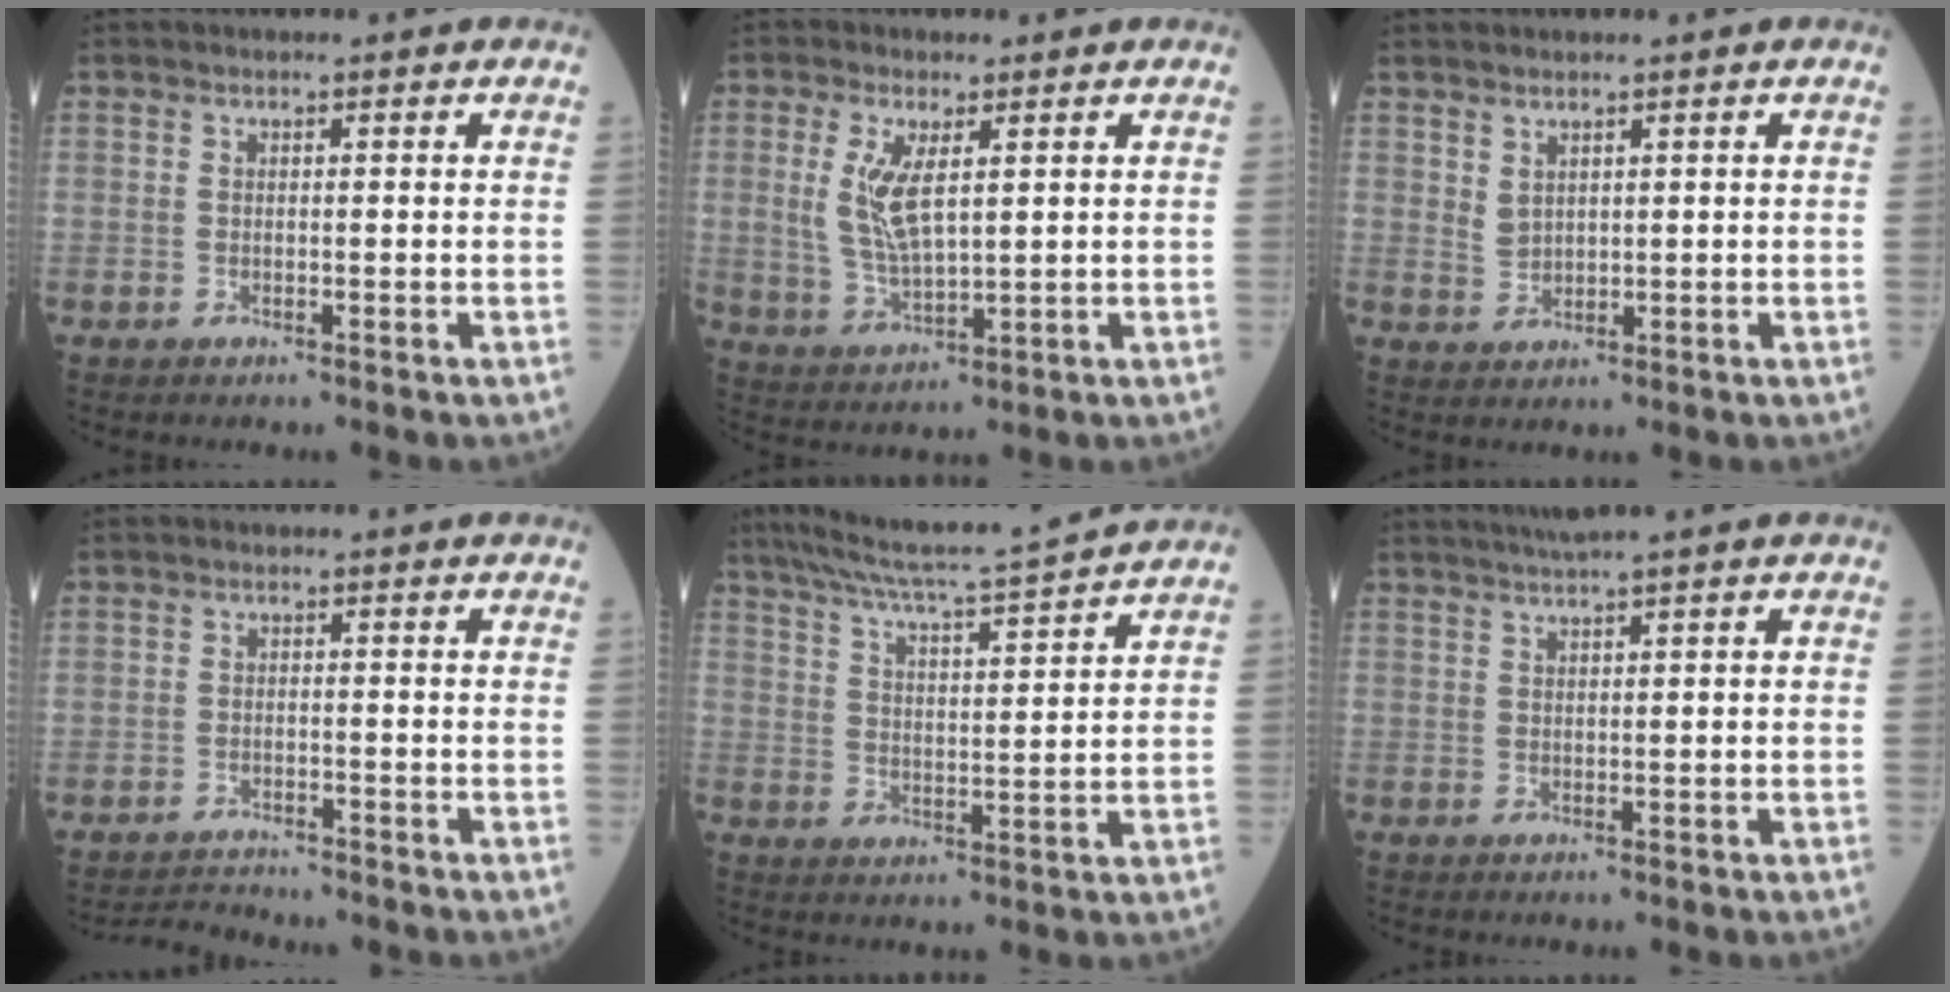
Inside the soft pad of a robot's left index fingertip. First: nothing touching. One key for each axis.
{"total": 6.7, "fx": 1.8, "fy": 2.2, "fz": 6.1, "tx": -0.139, "ty": -0.001, "tz": 0.050}
{"total": 1.8, "fx": 1.2, "fy": 0.9, "fz": 0.9, "tx": -0.022, "ty": -0.002, "tz": 0.041}
{"total": 3.0, "fx": -2.9, "fy": -0.1, "fz": -0.7, "tx": 0.012, "ty": -0.018, "tz": -0.049}
{"total": 15.3, "fx": 13.9, "fy": -1.2, "fz": 6.2, "tx": -0.117, "ty": -0.003, "tz": 0.207}
{"total": 2.5, "fx": 1.9, "fy": -0.9, "fz": 1.4, "tx": -0.030, "ty": 0.005, "tz": 0.042}